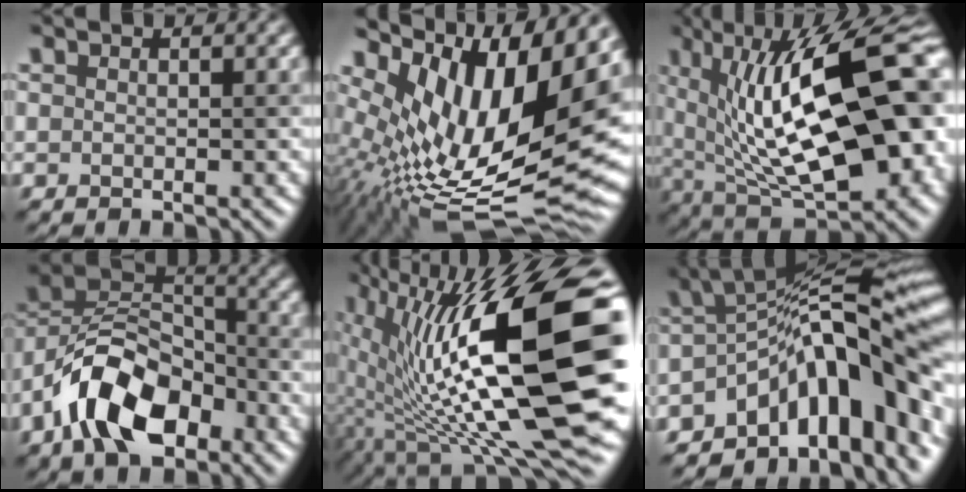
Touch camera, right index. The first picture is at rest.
{"total": 16.2, "force": [5.8, 7.2, 13.3], "torque": [-0.243, 0.013, 0.100]}
{"total": 18.6, "force": [2.6, 8.3, 16.4], "torque": [-0.254, 0.011, 0.044]}
{"total": 10.0, "force": [-5.3, 5.5, 6.5], "torque": [-0.113, 0.019, -0.107]}
{"total": 17.8, "force": [1.8, 5.4, 16.8], "torque": [-0.274, 0.005, 0.035]}
{"total": 14.9, "force": [-4.9, 6.6, 12.4], "torque": [-0.144, 0.033, -0.094]}